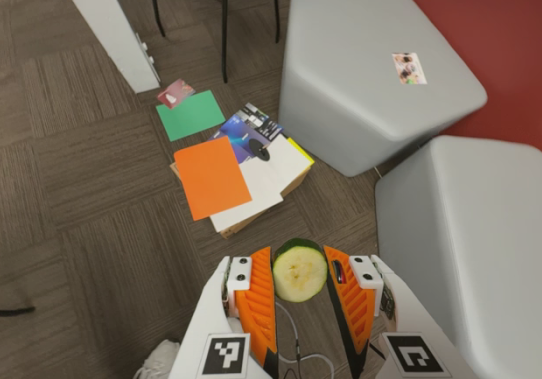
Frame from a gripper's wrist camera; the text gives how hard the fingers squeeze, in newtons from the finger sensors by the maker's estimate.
{"total": 9.1, "left": 9.6, "right": 8.6}